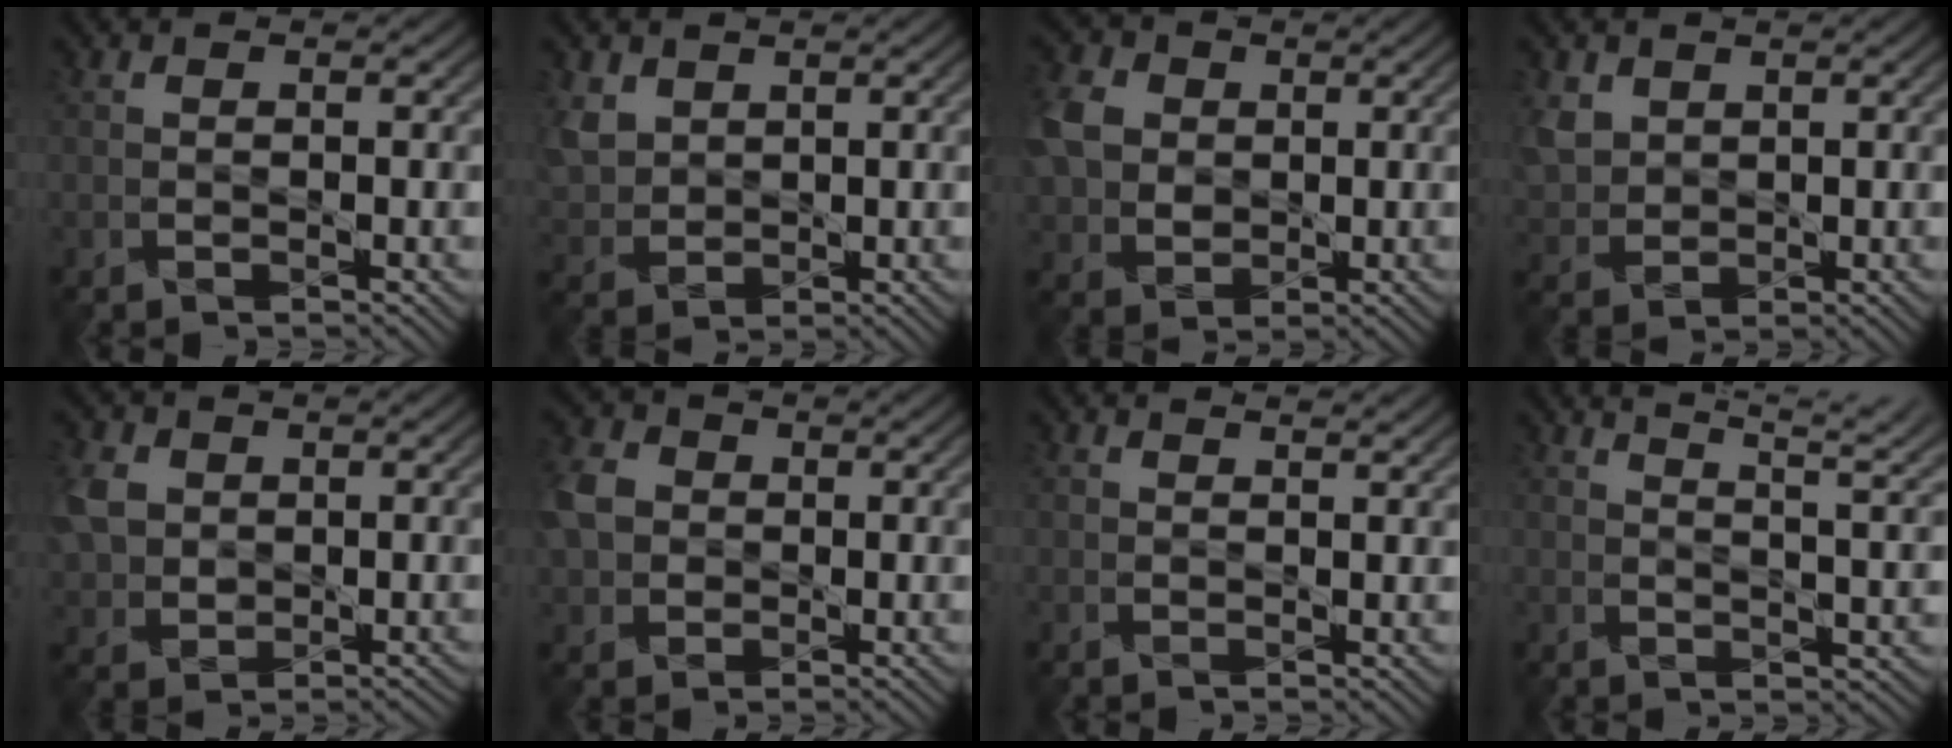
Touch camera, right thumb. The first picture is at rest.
{"total": 3.7, "force": [2.5, 2.6, 1.1], "torque": [-0.048, 0.005, 0.051]}
{"total": 7.0, "force": [1.7, 5.6, 3.8], "torque": [-0.117, 0.015, 0.030]}
{"total": 3.4, "force": [2.2, 2.4, 0.8], "torque": [-0.039, 0.006, 0.045]}
{"total": 4.7, "force": [1.3, 4.0, 2.1], "torque": [-0.069, 0.010, 0.024]}
{"total": 5.1, "force": [0.7, 4.3, 2.6], "torque": [-0.085, 0.013, 0.005]}
{"total": 1.5, "force": [1.5, -0.2, -0.1], "torque": [0.003, 0.007, 0.028]}
{"total": 7.8, "force": [6.7, 1.1, 3.7], "torque": [-0.050, 0.020, 0.078]}